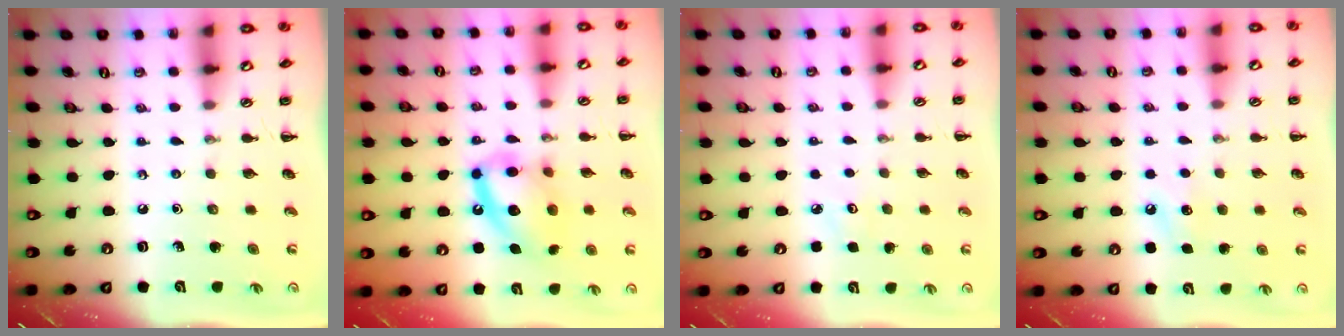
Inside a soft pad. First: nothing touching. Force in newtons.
{"total": 14.7, "press": 14.5, "slide": 2.4}
{"total": 2.8, "press": 2.7, "slide": 0.8}
{"total": 6.3, "press": 6.0, "slide": 1.6}